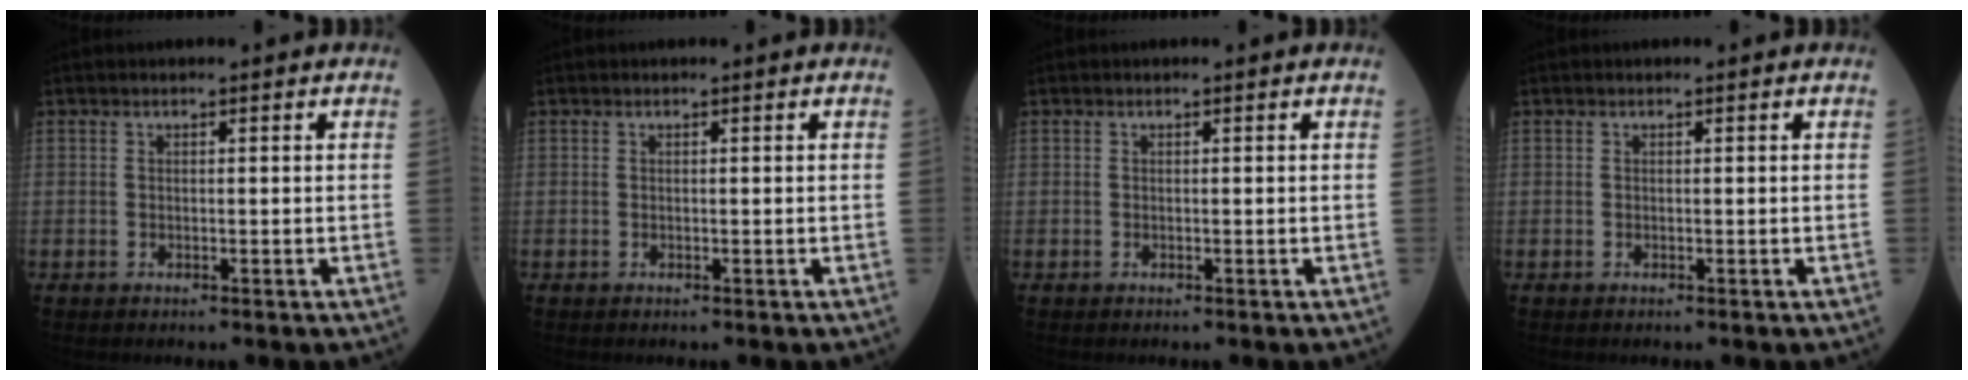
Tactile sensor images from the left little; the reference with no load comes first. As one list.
[{"total": 0.0}, {"total": 0.0}, {"total": 0.0}]